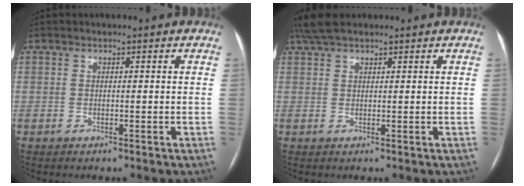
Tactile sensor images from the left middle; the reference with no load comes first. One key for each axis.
{"total": 4.7, "fx": 3.9, "fy": 1.2, "fz": 2.4, "tx": -0.050, "ty": 0.028, "tz": 0.078}